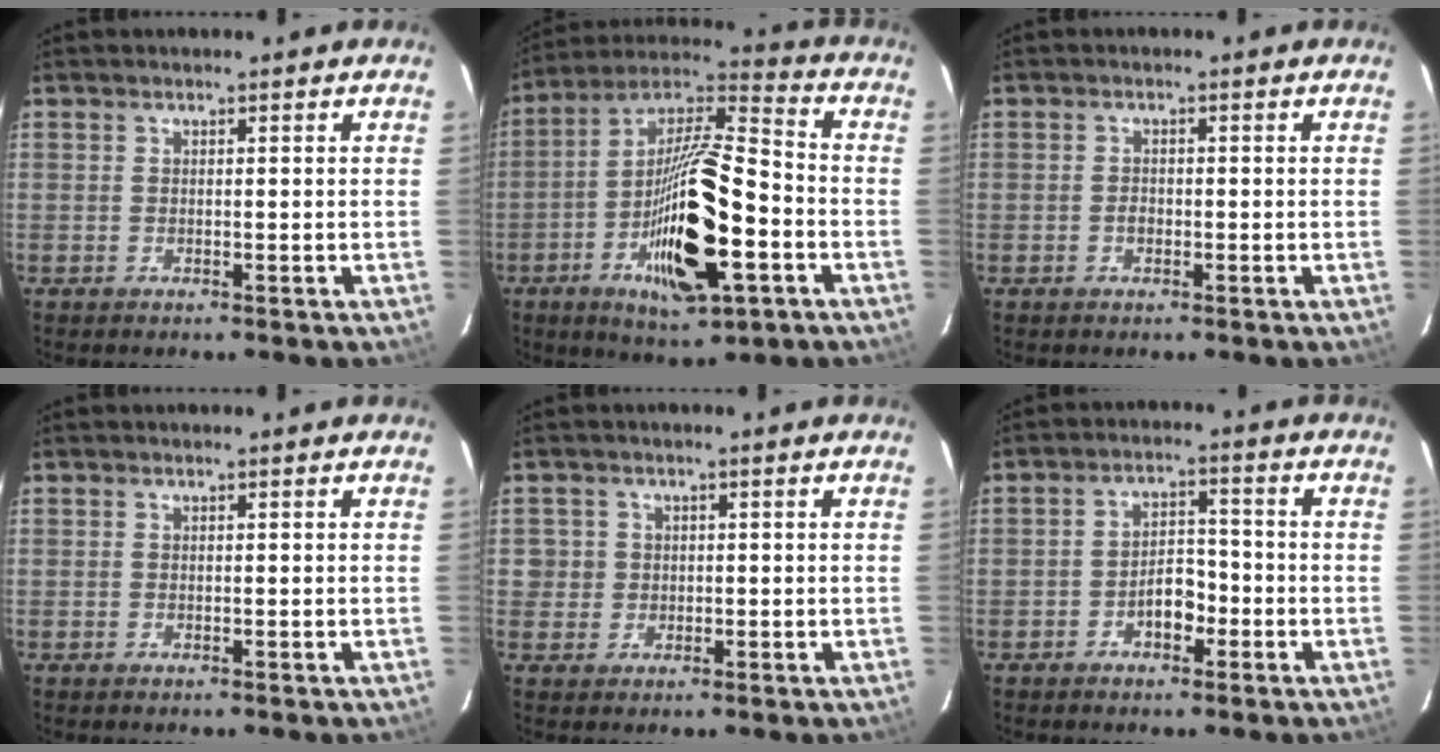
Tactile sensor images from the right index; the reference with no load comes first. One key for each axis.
{"total": 20.6, "fx": -7.3, "fy": 6.7, "fz": 18.1, "tx": -0.338, "ty": -0.008, "tz": -0.129}
{"total": 1.4, "fx": -0.6, "fy": 1.0, "fz": 0.9, "tx": -0.018, "ty": 0.003, "tz": -0.011}
{"total": 0.0}
{"total": 2.9, "fx": -0.1, "fy": 2.9, "fz": 0.1, "tx": 0.005, "ty": 0.013, "tz": 0.001}
{"total": 4.7, "fx": -2.3, "fy": 2.7, "fz": 3.0, "tx": -0.056, "ty": 0.011, "tz": -0.035}